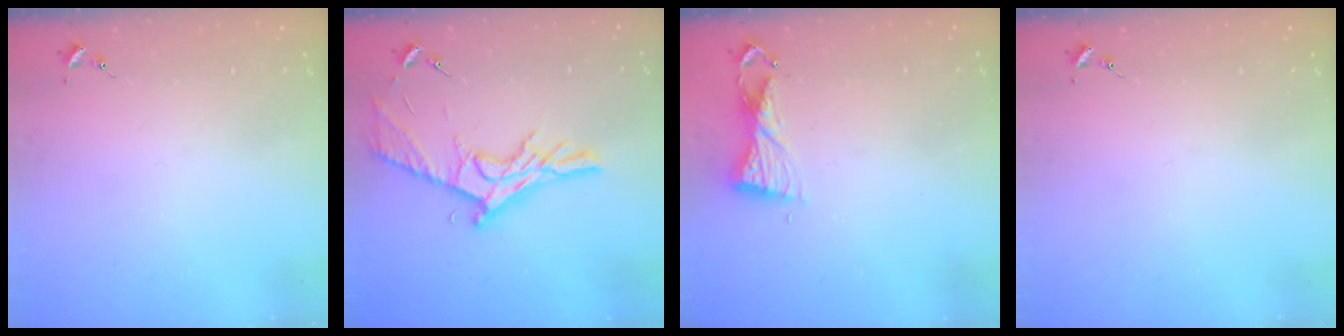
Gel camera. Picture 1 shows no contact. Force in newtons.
{"total": 13.9, "press": 13.9, "slide": 0.7}
{"total": 6.2, "press": 6.1, "slide": 0.6}
{"total": 0.0}